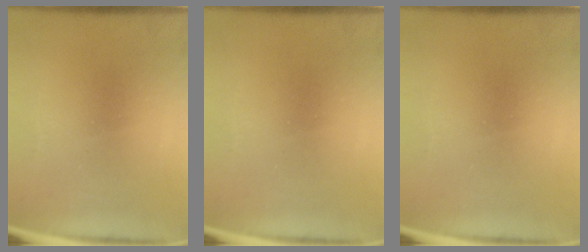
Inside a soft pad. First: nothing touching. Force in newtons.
{"total": 0.0}
{"total": 0.0}